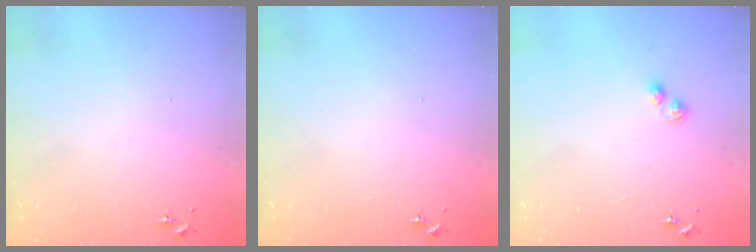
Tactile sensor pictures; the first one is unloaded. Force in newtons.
{"total": 0.0}
{"total": 3.2, "press": 3.2, "slide": 0.4}